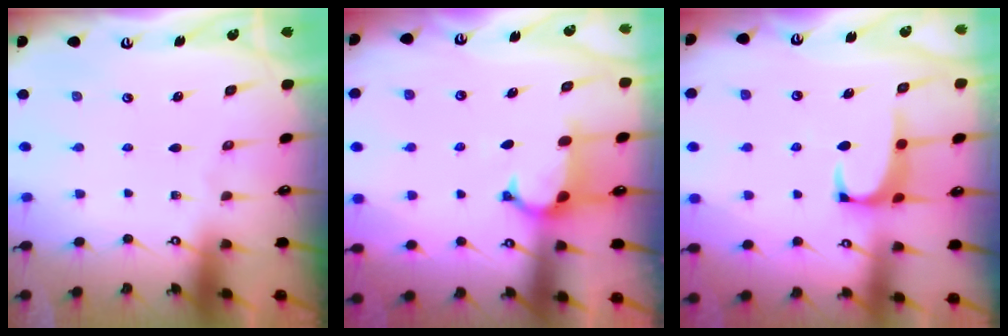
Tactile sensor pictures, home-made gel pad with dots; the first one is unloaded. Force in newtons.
{"total": 0.7, "press": 0.1, "slide": 0.7}
{"total": 0.8, "press": 0.6, "slide": 0.6}